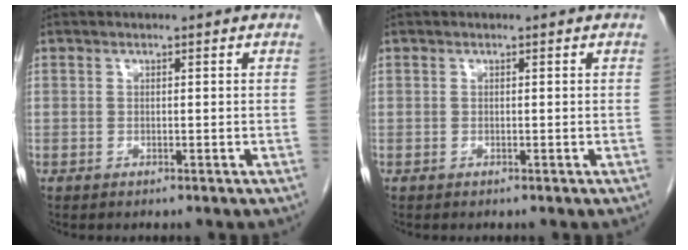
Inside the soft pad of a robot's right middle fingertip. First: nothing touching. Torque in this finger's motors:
{"motor_torque": [-0.10, 0.09, -0.02, -0.01]}